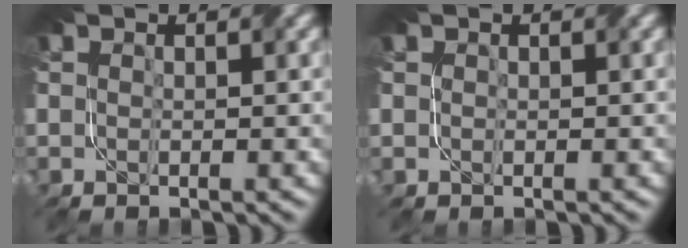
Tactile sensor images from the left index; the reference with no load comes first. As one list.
[{"total": 0.0}]